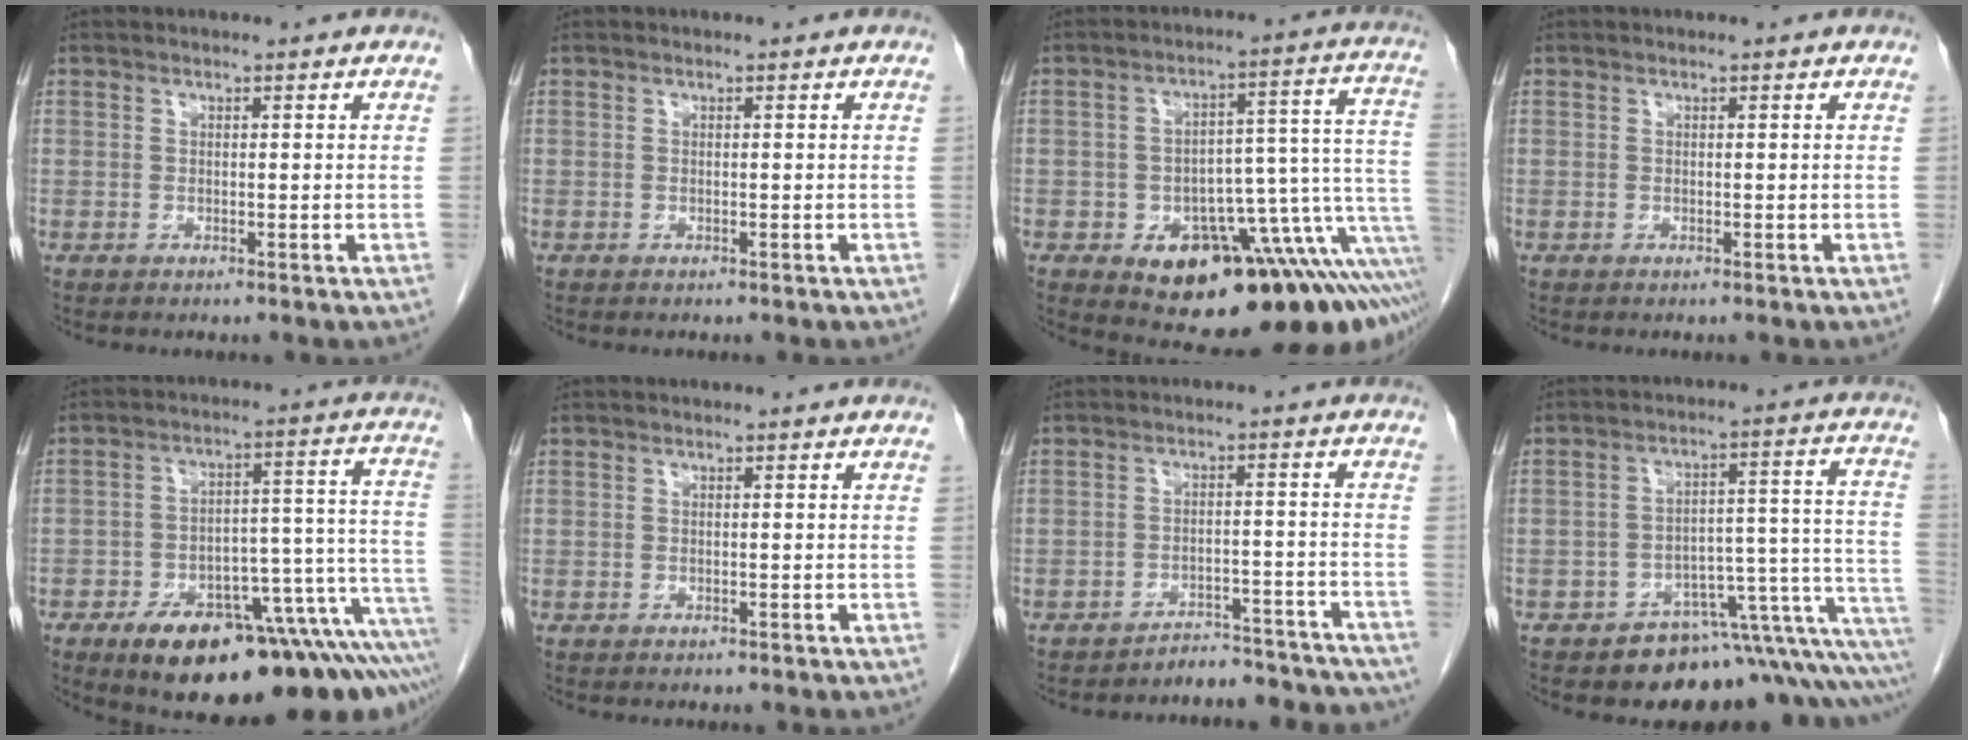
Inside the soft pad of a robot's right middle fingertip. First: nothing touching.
{"total": 0.0}
{"total": 21.8, "force": [-11.0, 8.0, 17.0], "torque": [-0.149, 0.049, -0.144]}
{"total": 0.0}
{"total": 22.5, "force": [-14.9, 5.3, 16.0], "torque": [-0.128, 0.029, -0.204]}
{"total": 0.6, "force": [-0.5, 0.2, 0.3], "torque": [-0.010, -0.001, -0.006]}
{"total": 11.6, "force": [-11.2, 2.9, 1.1], "torque": [0.009, 0.023, -0.130]}
{"total": 13.1, "force": [-9.6, 4.8, 7.5], "torque": [-0.023, 0.088, -0.117]}